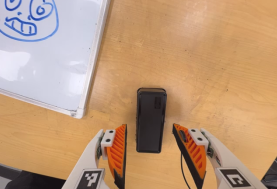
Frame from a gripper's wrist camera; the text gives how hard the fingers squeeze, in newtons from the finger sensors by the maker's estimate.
{"total": 0.0}